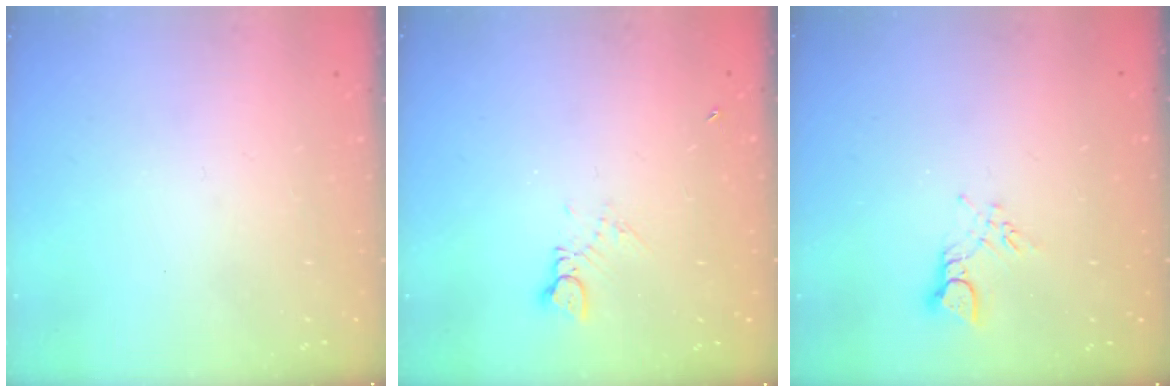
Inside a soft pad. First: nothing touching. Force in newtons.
{"total": 3.0, "press": 2.9, "slide": 0.4}
{"total": 2.6, "press": 2.6, "slide": 0.4}